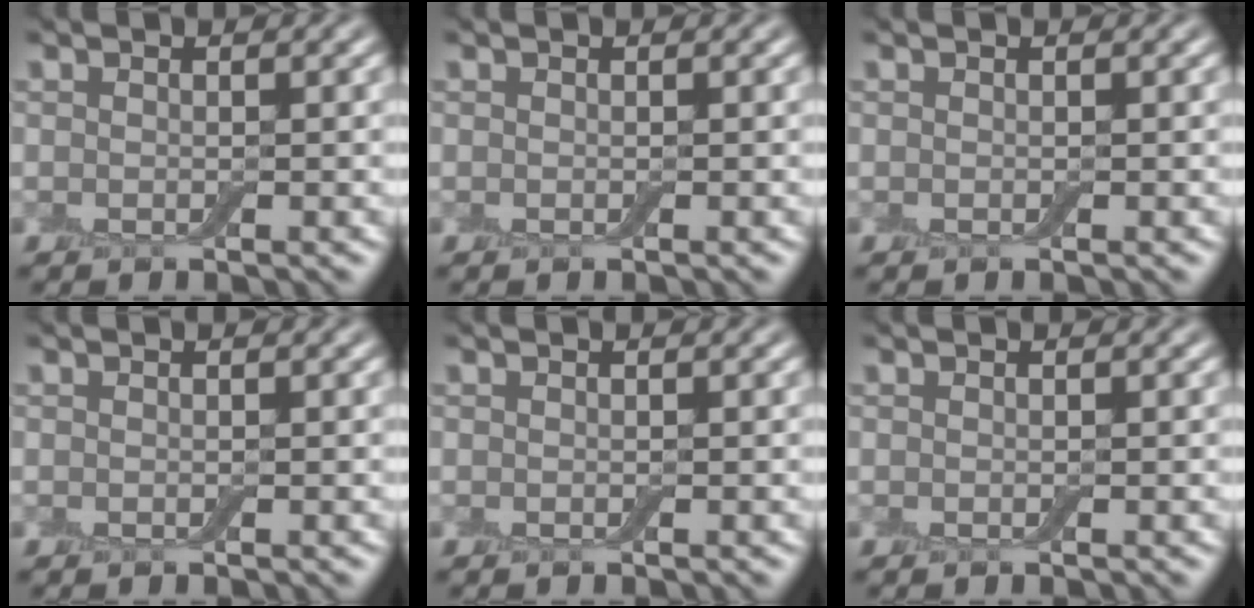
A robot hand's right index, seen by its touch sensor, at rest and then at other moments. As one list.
[{"total": 0.0}, {"total": 0.0}, {"total": 0.0}, {"total": 0.0}, {"total": 0.0}]